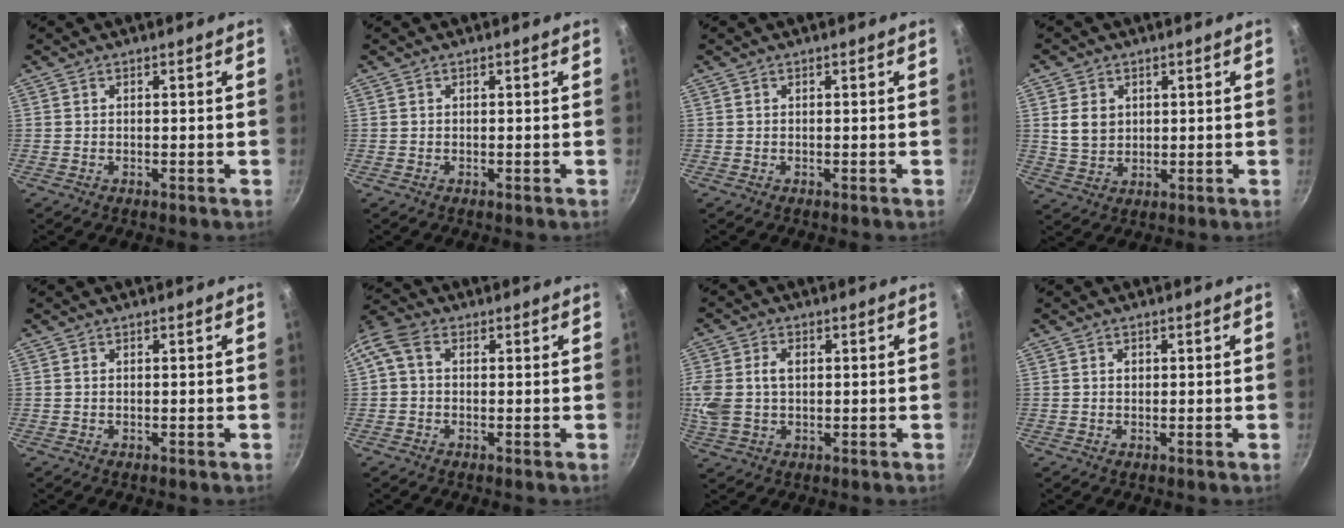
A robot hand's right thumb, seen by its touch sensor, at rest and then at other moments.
{"total": 0.0}
{"total": 0.0}
{"total": 5.8, "force": [1.4, 4.7, 3.1], "torque": [-0.042, -0.008, 0.031]}
{"total": 0.0}
{"total": 6.6, "force": [1.1, 4.8, 4.4], "torque": [-0.102, 0.025, 0.008]}
{"total": 10.5, "force": [1.3, 7.6, 7.2], "torque": [-0.156, 0.011, 0.025]}
{"total": 1.0, "force": [0.3, 0.8, 0.6], "torque": [-0.007, 0.002, 0.004]}